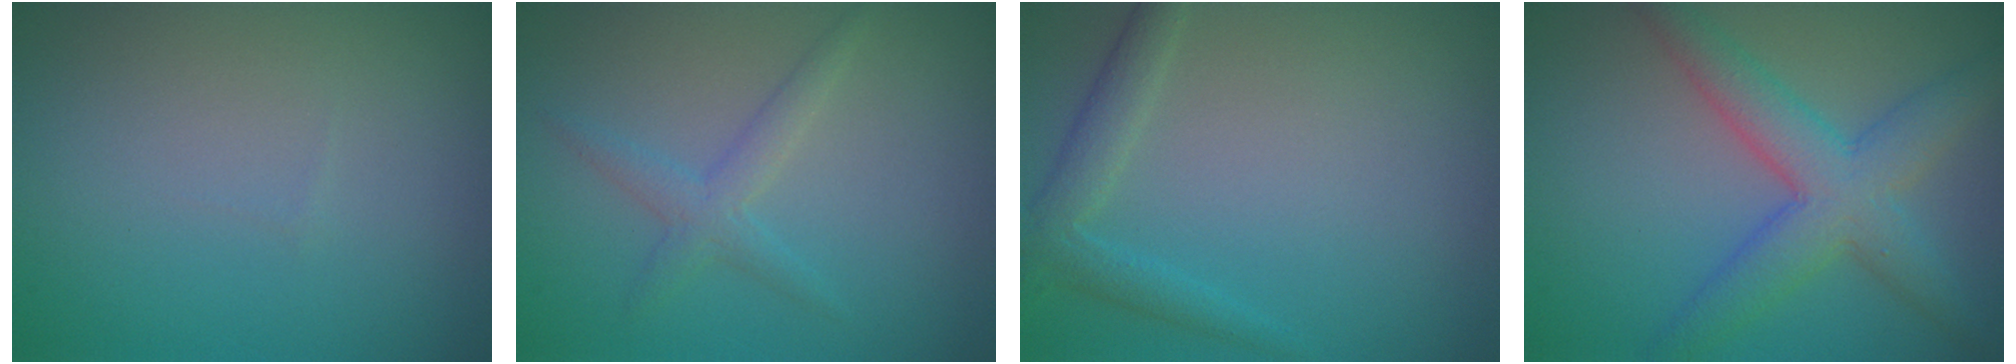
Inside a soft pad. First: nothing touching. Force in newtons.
{"total": 1.4, "press": 1.4, "slide": 0.0}
{"total": 2.4, "press": 2.4, "slide": 0.2}
{"total": 5.4, "press": 5.4, "slide": 0.1}